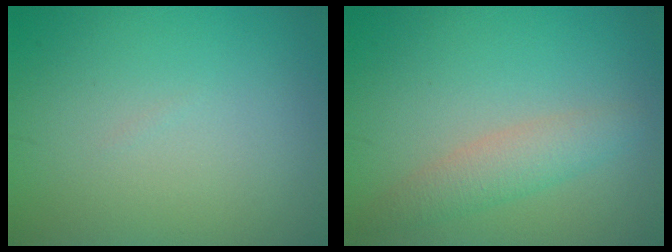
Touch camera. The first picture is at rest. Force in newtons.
{"total": 2.7, "press": 2.6, "slide": 0.2}